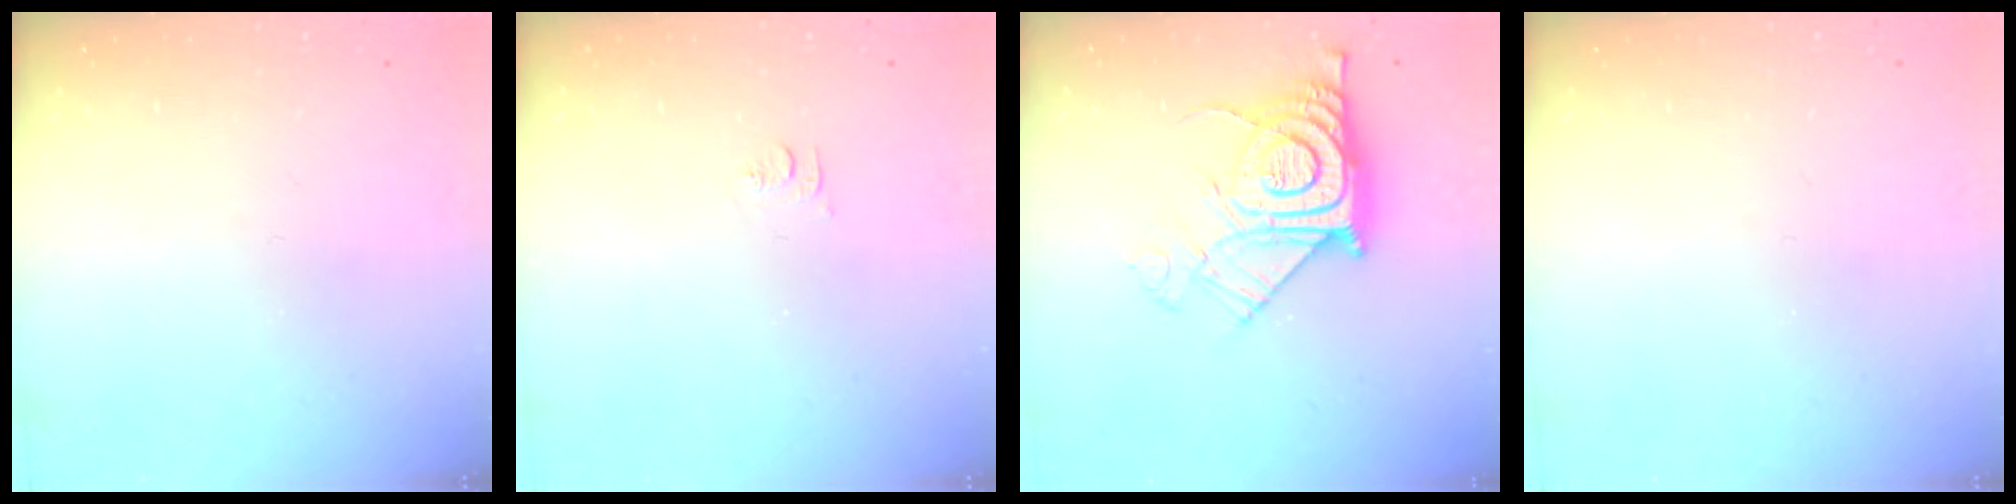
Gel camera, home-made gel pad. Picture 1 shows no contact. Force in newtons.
{"total": 4.2, "press": 4.1, "slide": 0.5}
{"total": 14.0, "press": 13.9, "slide": 1.4}
{"total": 0.0}